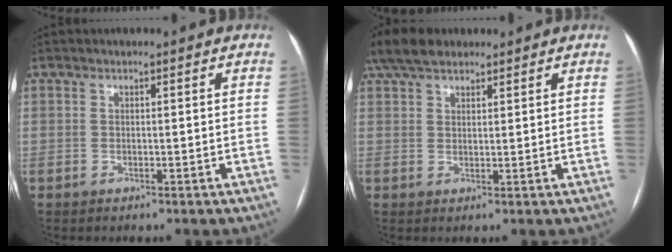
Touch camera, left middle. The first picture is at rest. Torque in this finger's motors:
{"motor_torque": [0.39, -0.39, 0.18, 0.01]}